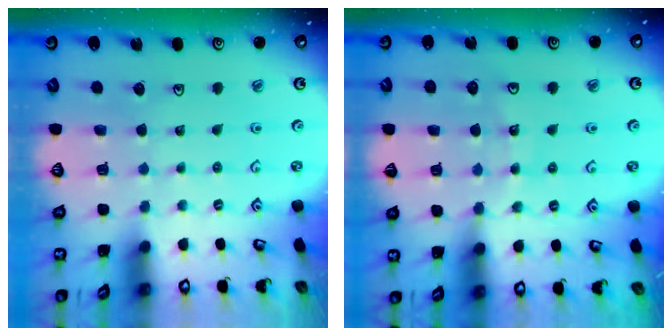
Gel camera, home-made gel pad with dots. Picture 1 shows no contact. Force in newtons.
{"total": 12.1, "press": 11.8, "slide": 2.6}